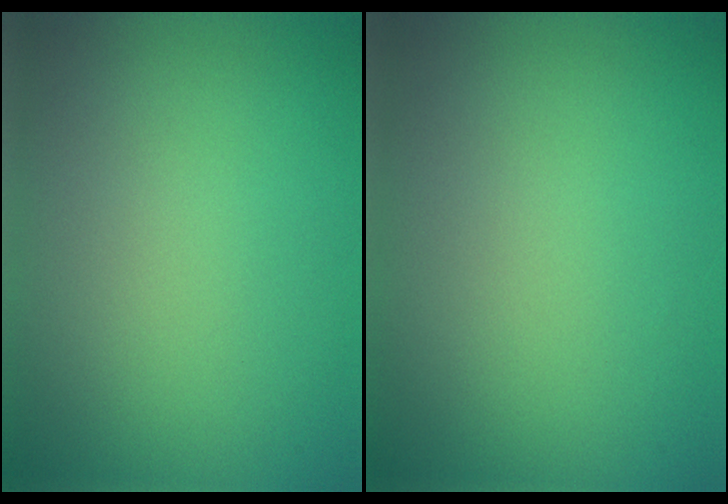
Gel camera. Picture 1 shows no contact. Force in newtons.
{"total": 0.0}